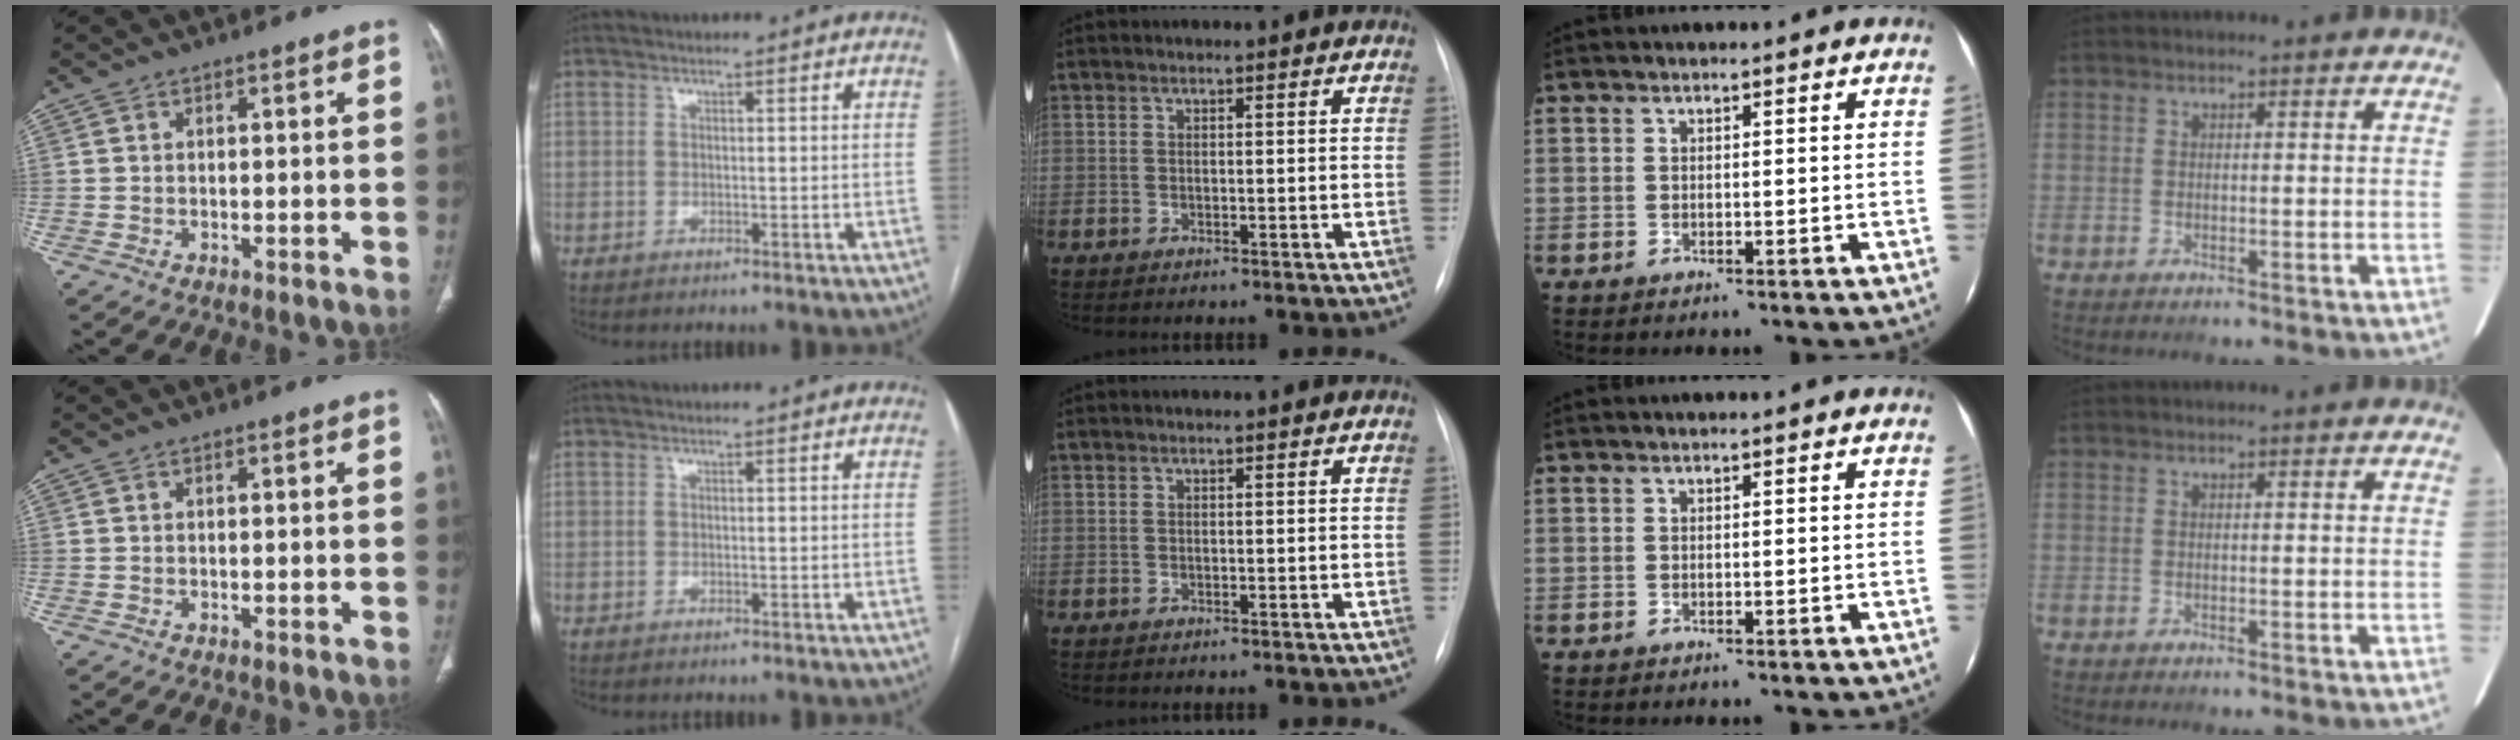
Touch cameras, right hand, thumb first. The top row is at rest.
{}